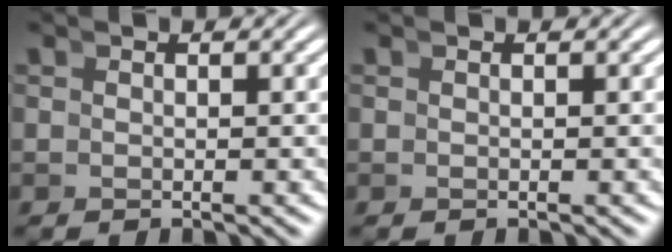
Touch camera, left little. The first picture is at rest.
{"total": 0.0}